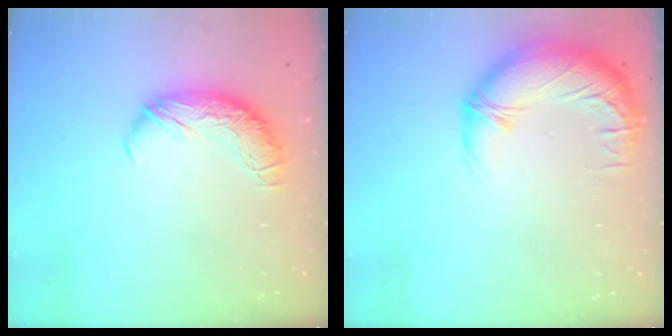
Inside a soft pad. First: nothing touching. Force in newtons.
{"total": 3.0, "press": 0.6, "slide": 3.0}